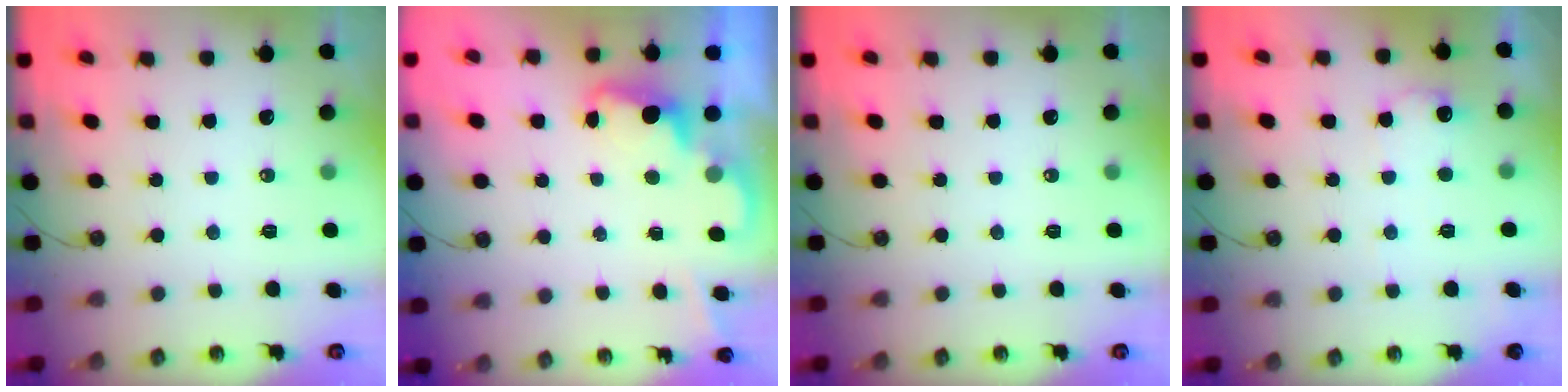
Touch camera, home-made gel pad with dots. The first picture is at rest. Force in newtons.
{"total": 2.4, "press": 2.4, "slide": 0.5}
{"total": 0.0}
{"total": 7.0, "press": 7.0, "slide": 0.9}